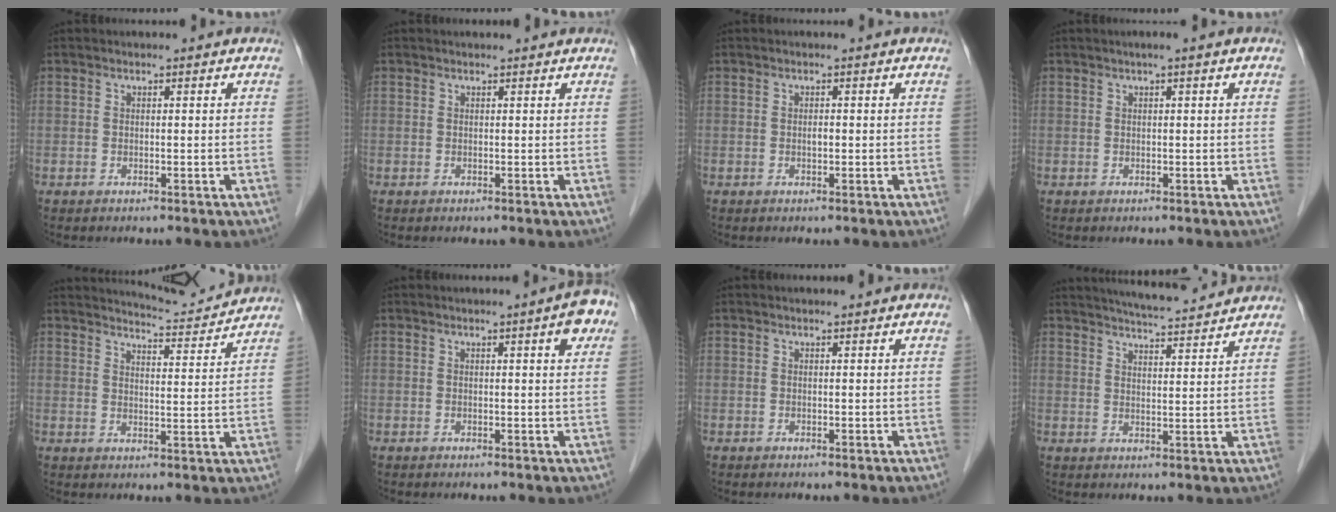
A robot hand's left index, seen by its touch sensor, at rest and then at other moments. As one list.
[{"total": 1.8, "force": [1.7, 0.5, 0.4], "torque": [0.004, 0.014, 0.023]}, {"total": 0.7, "force": [-0.1, 0.4, 0.5], "torque": [-0.005, -0.003, -0.003]}, {"total": 1.7, "force": [0.9, 0.1, 1.4], "torque": [-0.020, 0.005, 0.014]}, {"total": 8.9, "force": [8.9, -0.1, 1.0], "torque": [-0.021, -0.005, 0.125]}, {"total": 4.5, "force": [2.1, 0.8, 3.9], "torque": [-0.037, 0.002, 0.021]}, {"total": 1.2, "force": [1.1, 0.3, 0.4], "torque": [0.001, 0.007, 0.016]}, {"total": 11.0, "force": [10.3, 0.9, 3.7], "torque": [-0.059, 0.012, 0.146]}]